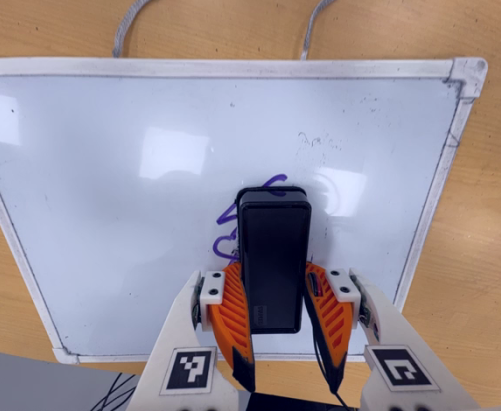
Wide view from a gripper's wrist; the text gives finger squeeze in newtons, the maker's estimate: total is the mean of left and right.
{"total": 13.7, "left": 14.8, "right": 12.7}